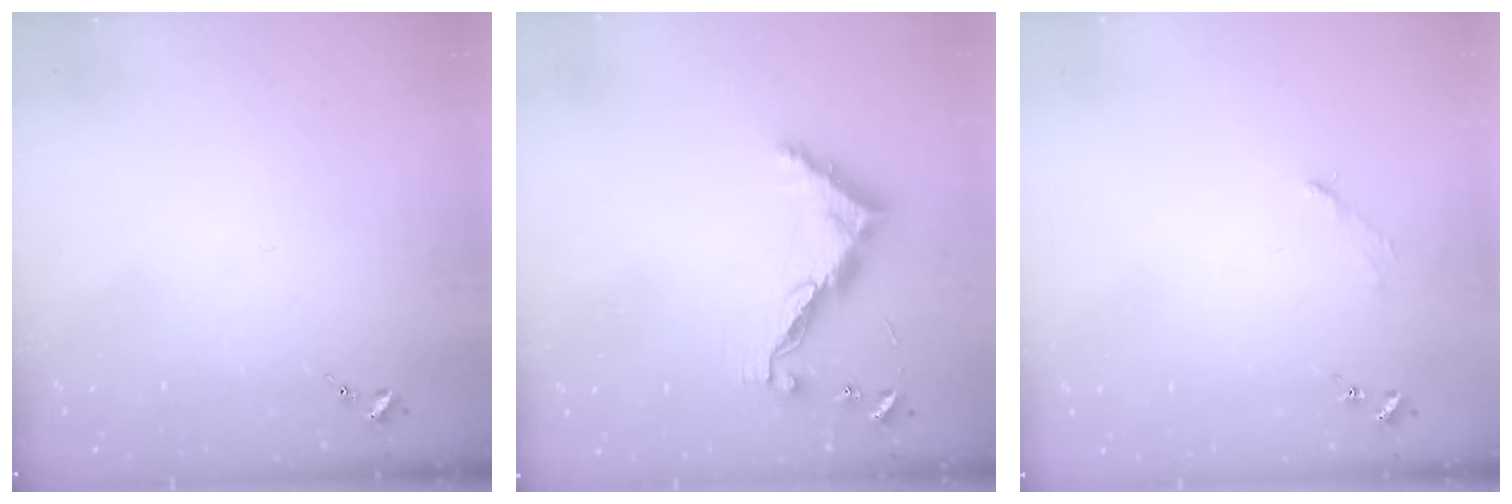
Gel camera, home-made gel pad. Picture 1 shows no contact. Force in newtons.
{"total": 9.7, "press": 9.7, "slide": 0.3}
{"total": 2.9, "press": 2.9, "slide": 0.4}